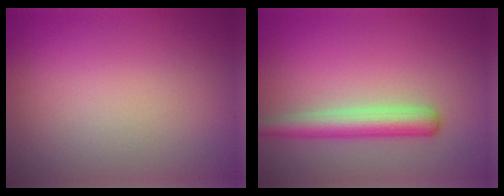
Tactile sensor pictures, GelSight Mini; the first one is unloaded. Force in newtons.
{"total": 3.5, "press": 3.5, "slide": 0.1}